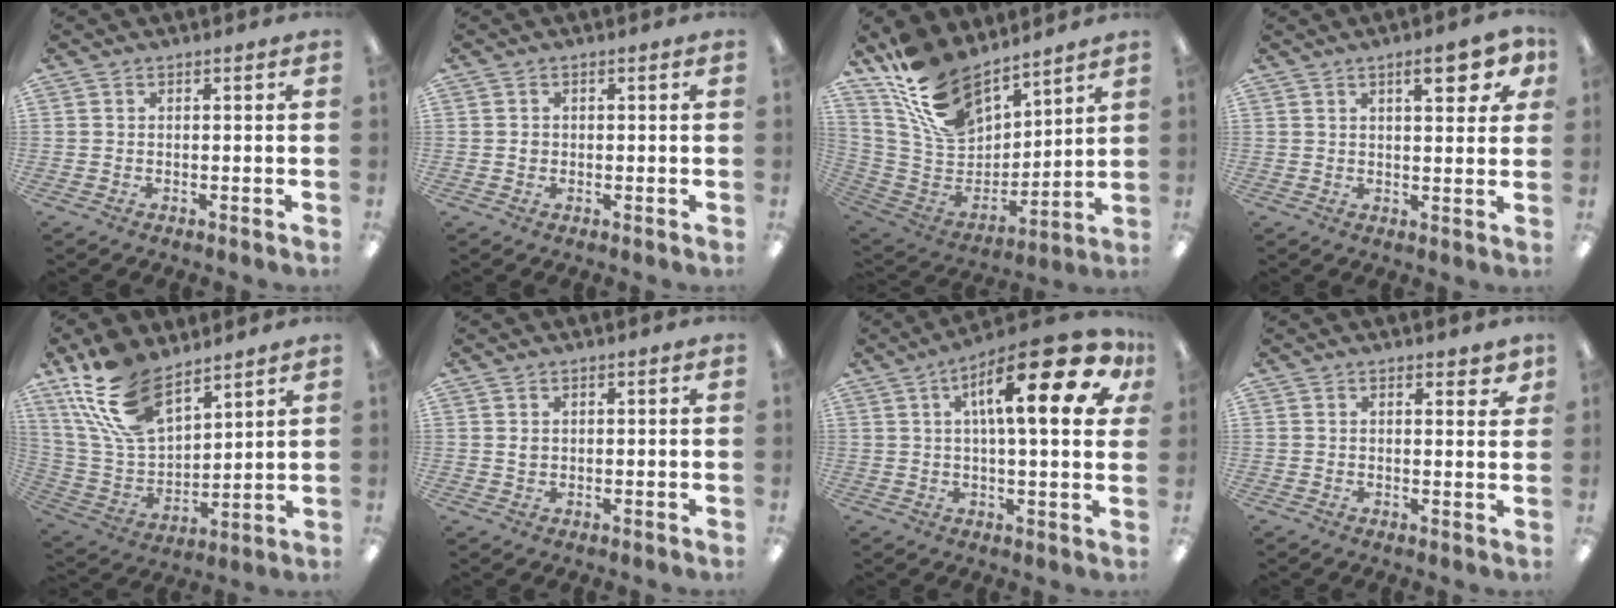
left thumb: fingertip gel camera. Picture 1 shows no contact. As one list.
[{"total": 1.2, "force": [0.1, 1.1, 0.5], "torque": [-0.011, 0.006, 0.000]}, {"total": 19.2, "force": [14.0, 9.9, 8.7], "torque": [-0.181, -0.082, 0.264]}, {"total": 8.6, "force": [4.3, 3.1, 6.7], "torque": [-0.082, -0.016, 0.064]}, {"total": 19.7, "force": [12.5, 9.9, 11.6], "torque": [-0.252, -0.051, 0.233]}, {"total": 1.6, "force": [0.7, 1.1, 0.9], "torque": [-0.020, 0.004, 0.011]}, {"total": 21.1, "force": [8.7, 6.4, 18.1], "torque": [-0.263, -0.034, 0.124]}, {"total": 2.9, "force": [2.0, 1.0, 1.9], "torque": [-0.016, -0.007, 0.030]}]